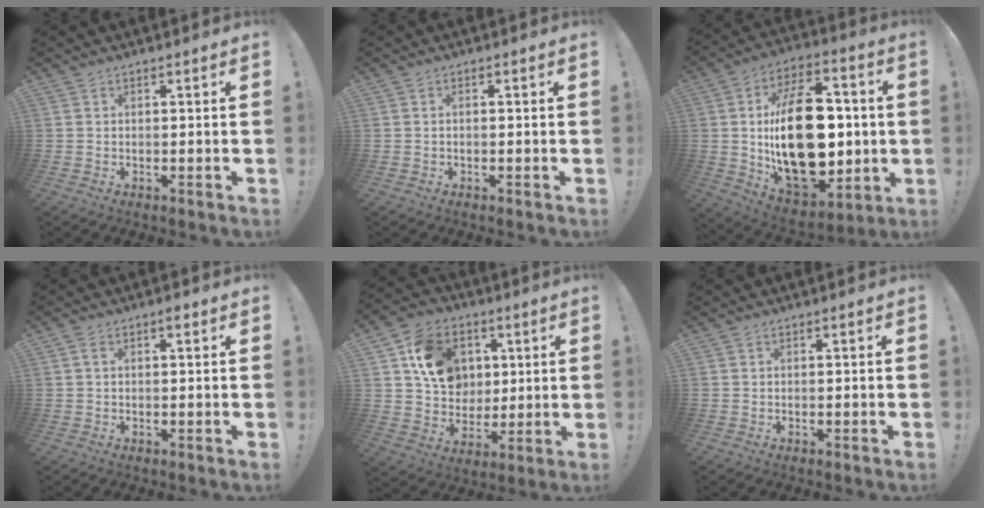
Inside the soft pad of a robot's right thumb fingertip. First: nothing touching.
{"total": 0.6, "force": [-0.4, 0.1, 0.4], "torque": [-0.007, 0.000, -0.008]}
{"total": 30.3, "force": [0.3, 17.7, 24.6], "torque": [-0.425, -0.005, 0.020]}
{"total": 1.6, "force": [0.5, 0.7, 1.3], "torque": [-0.024, 0.003, 0.007]}
{"total": 15.1, "force": [4.8, 12.4, 7.1], "torque": [-0.099, -0.008, 0.100]}
{"total": 0.0}